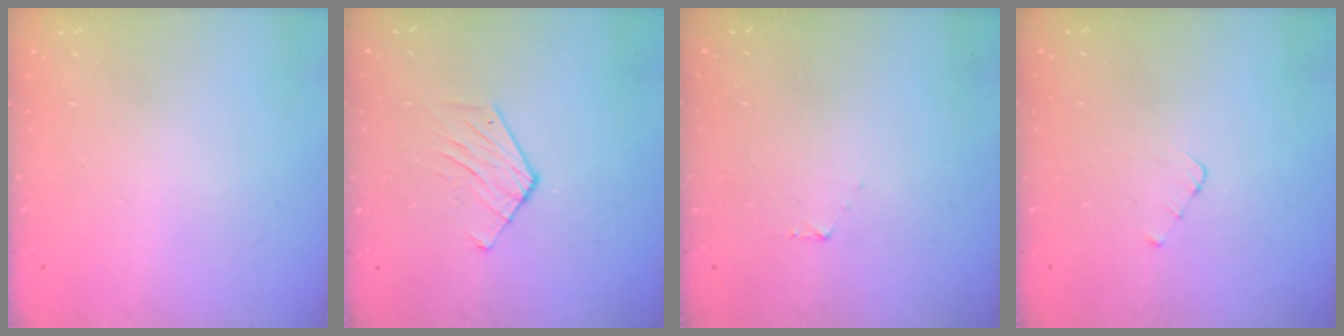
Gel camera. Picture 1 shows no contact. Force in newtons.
{"total": 6.8, "press": 6.7, "slide": 0.4}
{"total": 3.3, "press": 3.3, "slide": 0.3}
{"total": 2.7, "press": 2.7, "slide": 0.3}